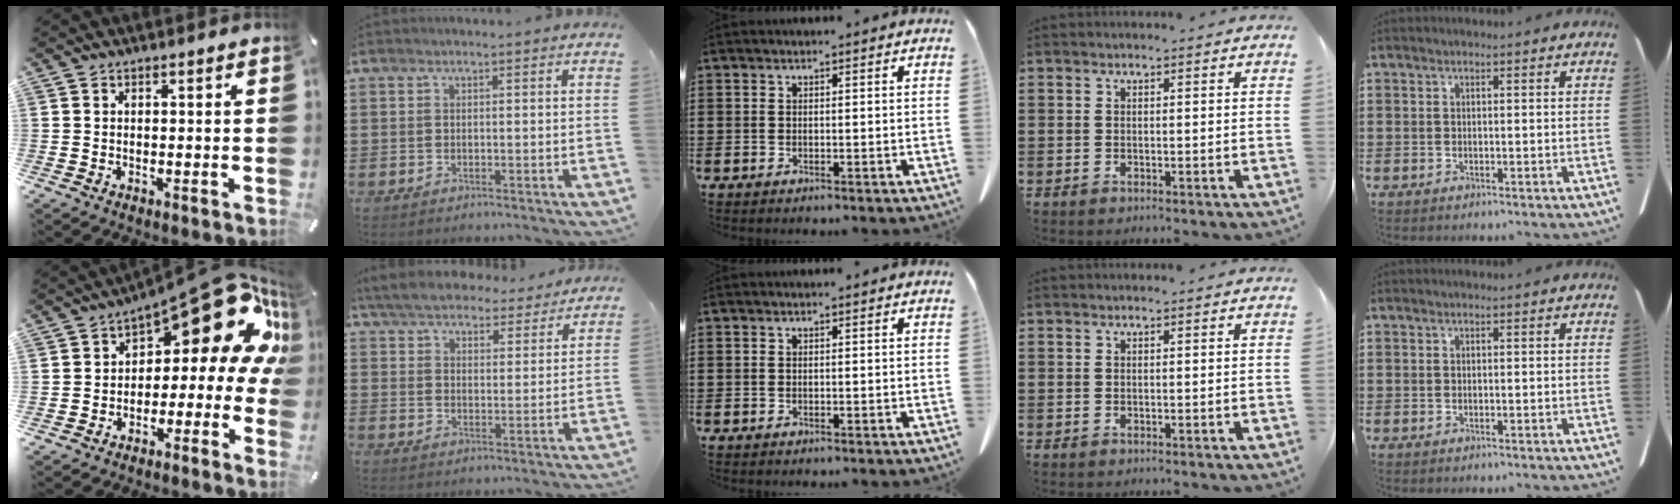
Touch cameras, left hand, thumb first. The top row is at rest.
{"thumb": {"total": 17.8, "force": [8.0, 7.7, 13.8], "torque": [-0.179, -0.059, 0.131]}, "index": {"total": 6.3, "force": [6.0, 1.1, 1.5], "torque": [-0.056, -0.023, 0.108]}}